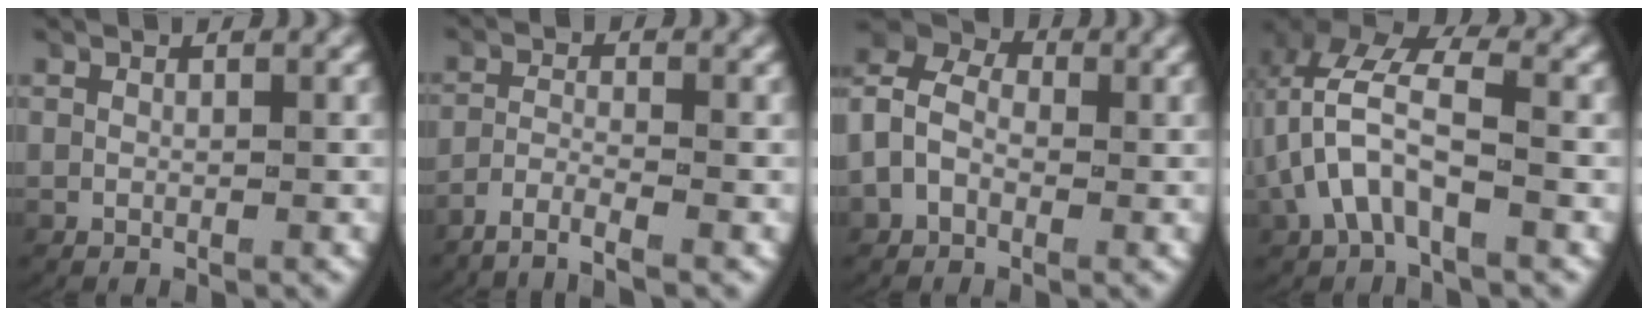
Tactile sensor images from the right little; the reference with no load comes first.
{"total": 4.0, "force": [-3.5, 0.5, 1.9], "torque": [-0.036, -0.009, -0.059]}
{"total": 7.9, "force": [1.3, 6.5, 4.3], "torque": [-0.087, 0.011, 0.004]}
{"total": 6.1, "force": [1.2, 3.6, 4.7], "torque": [-0.101, 0.002, 0.017]}